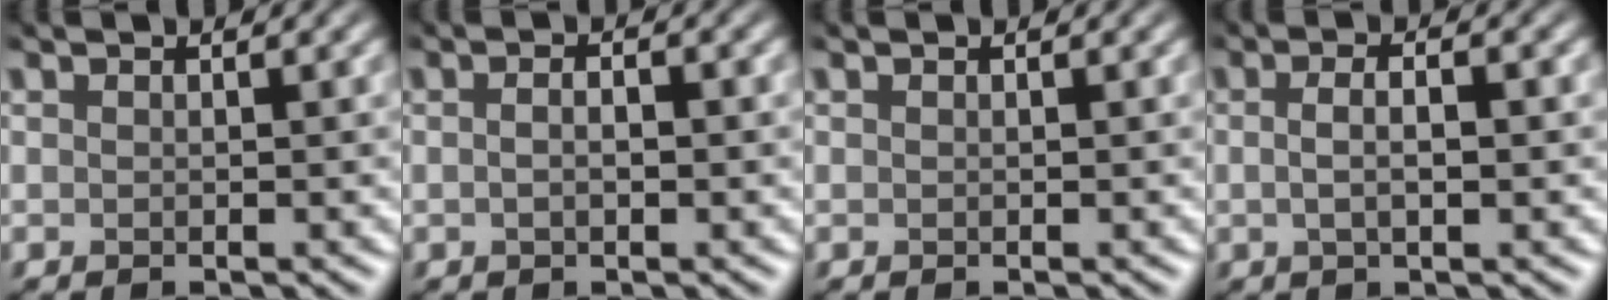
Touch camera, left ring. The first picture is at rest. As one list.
[{"total": 1.6, "force": [-0.9, 0.4, 1.2], "torque": [-0.018, -0.008, -0.008]}, {"total": 0.0}, {"total": 2.4, "force": [-1.1, 0.5, 2.1], "torque": [-0.037, -0.005, -0.012]}]